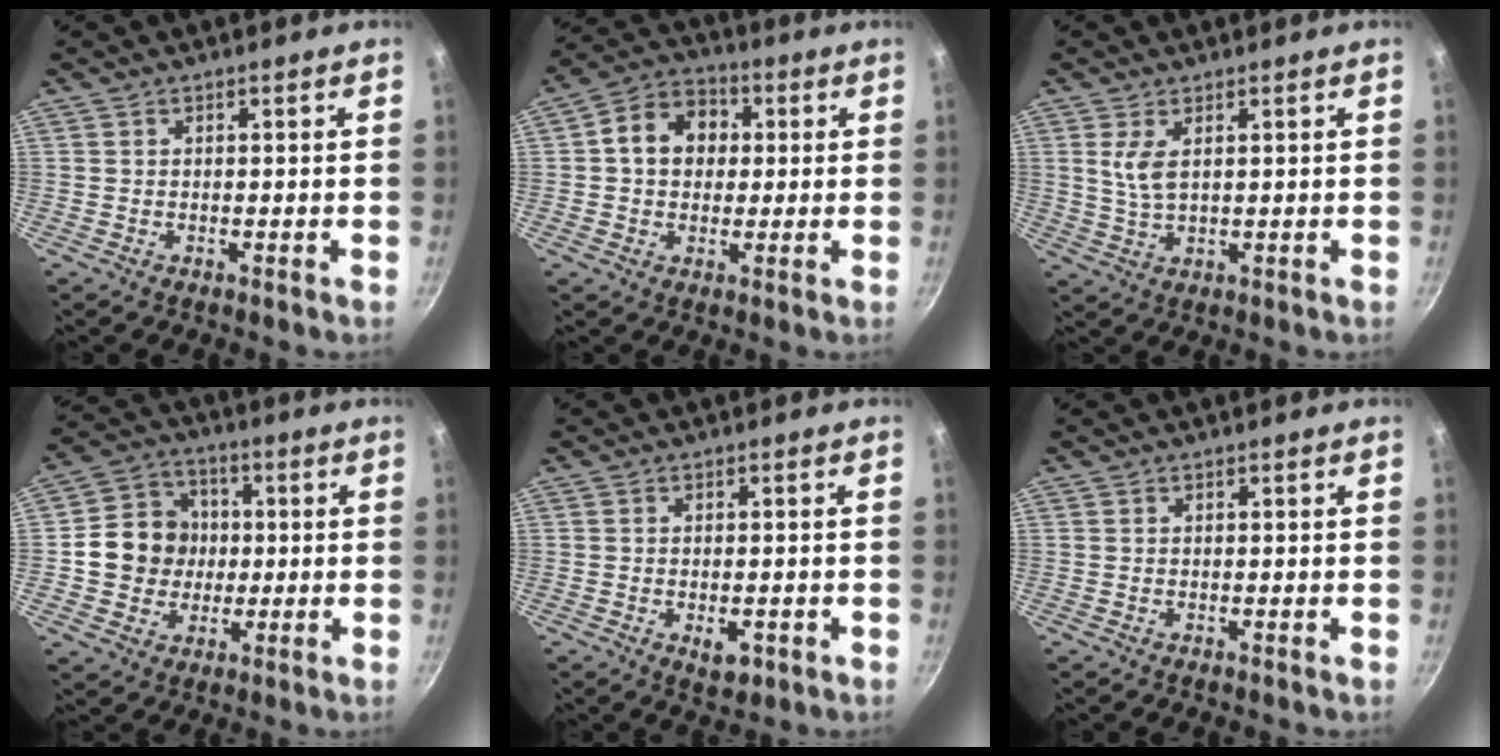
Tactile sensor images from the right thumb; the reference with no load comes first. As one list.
[{"total": 10.3, "force": [1.5, 8.3, 5.8], "torque": [-0.065, 0.020, 0.007]}, {"total": 4.4, "force": [1.4, 1.9, 3.7], "torque": [-0.076, -0.011, 0.032]}, {"total": 11.8, "force": [0.1, 10.7, 4.8], "torque": [-0.048, 0.021, -0.007]}, {"total": 3.9, "force": [-1.3, 2.1, 3.0], "torque": [-0.037, 0.001, -0.014]}, {"total": 0.0}]